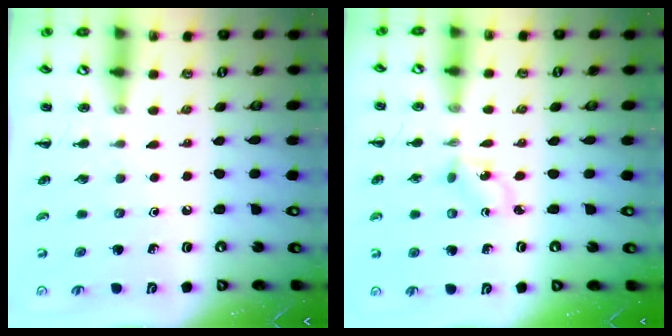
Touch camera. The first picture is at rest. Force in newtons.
{"total": 1.4, "press": 1.2, "slide": 0.6}